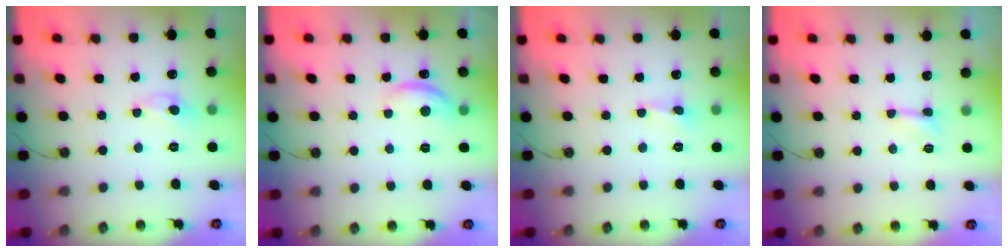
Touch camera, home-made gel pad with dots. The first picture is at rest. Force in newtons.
{"total": 5.8, "press": 5.8, "slide": 0.6}
{"total": 0.6, "press": 0.5, "slide": 0.3}
{"total": 2.2, "press": 2.1, "slide": 0.5}